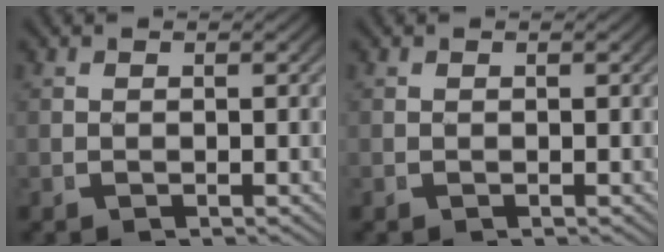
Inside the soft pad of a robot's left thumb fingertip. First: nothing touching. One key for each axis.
{"total": 0.0}